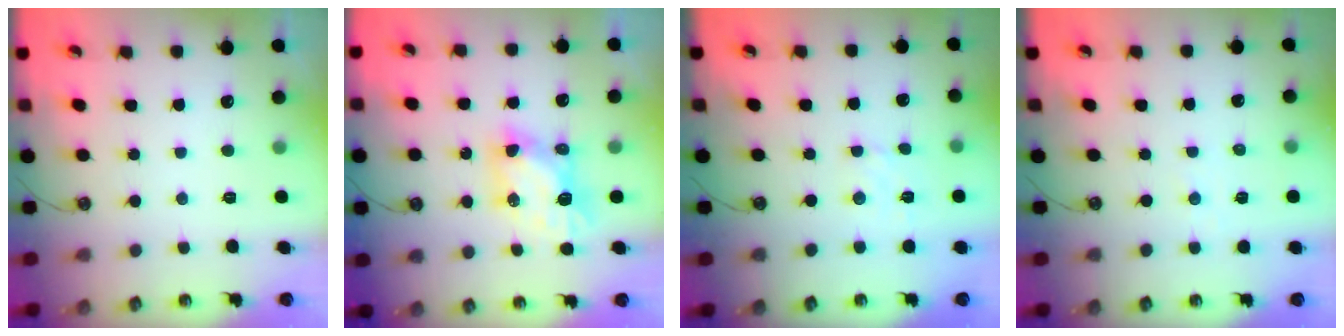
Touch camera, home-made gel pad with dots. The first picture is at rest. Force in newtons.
{"total": 7.0, "press": 7.0, "slide": 0.3}
{"total": 2.1, "press": 2.0, "slide": 0.6}
{"total": 1.1, "press": 1.1, "slide": 0.2}